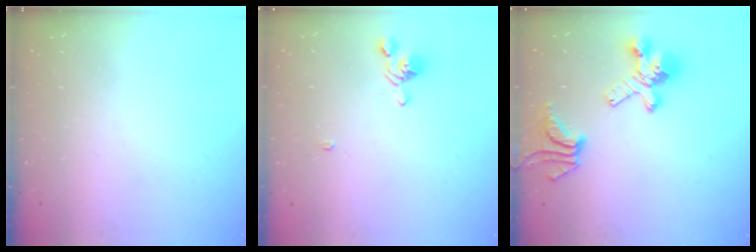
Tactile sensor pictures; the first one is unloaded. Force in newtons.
{"total": 1.0, "press": 0.9, "slide": 0.5}
{"total": 7.4, "press": 7.0, "slide": 2.4}